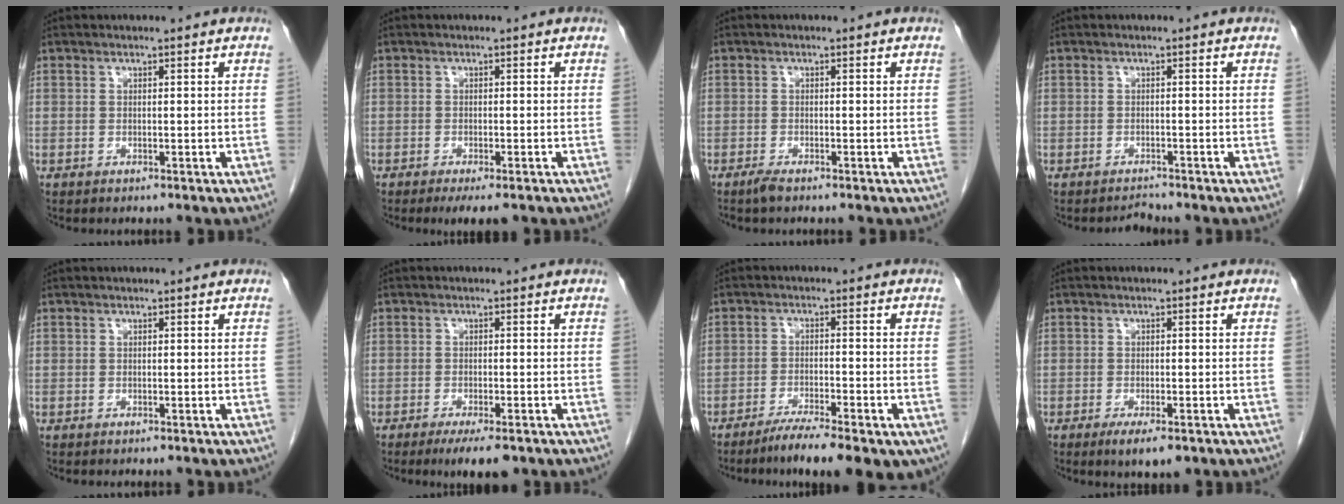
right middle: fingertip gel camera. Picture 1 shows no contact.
{"total": 4.1, "force": [-2.9, 1.0, 2.7], "torque": [-0.031, -0.008, -0.040]}
{"total": 1.3, "force": [-1.1, 0.1, 0.7], "torque": [-0.023, -0.004, -0.020]}
{"total": 1.1, "force": [-1.0, 0.0, -0.4], "torque": [0.007, -0.007, -0.014]}
{"total": 0.0}
{"total": 5.2, "force": [-3.6, 1.1, 3.6], "torque": [-0.051, -0.010, -0.050]}
{"total": 11.5, "force": [-7.9, 2.3, 8.1], "torque": [-0.104, -0.010, -0.118]}
{"total": 4.2, "force": [-2.5, 1.1, 3.2], "torque": [-0.051, -0.008, -0.034]}